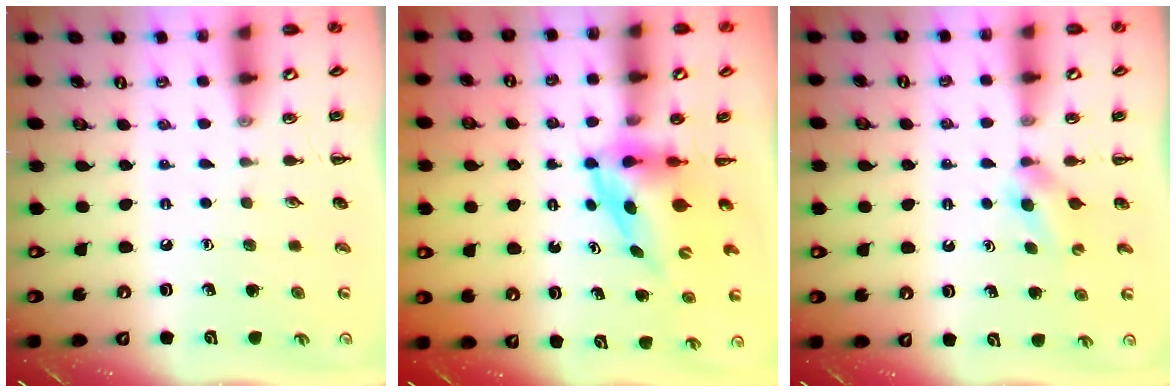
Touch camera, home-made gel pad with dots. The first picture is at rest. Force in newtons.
{"total": 3.8, "press": 3.8, "slide": 0.7}
{"total": 3.0, "press": 2.7, "slide": 1.3}